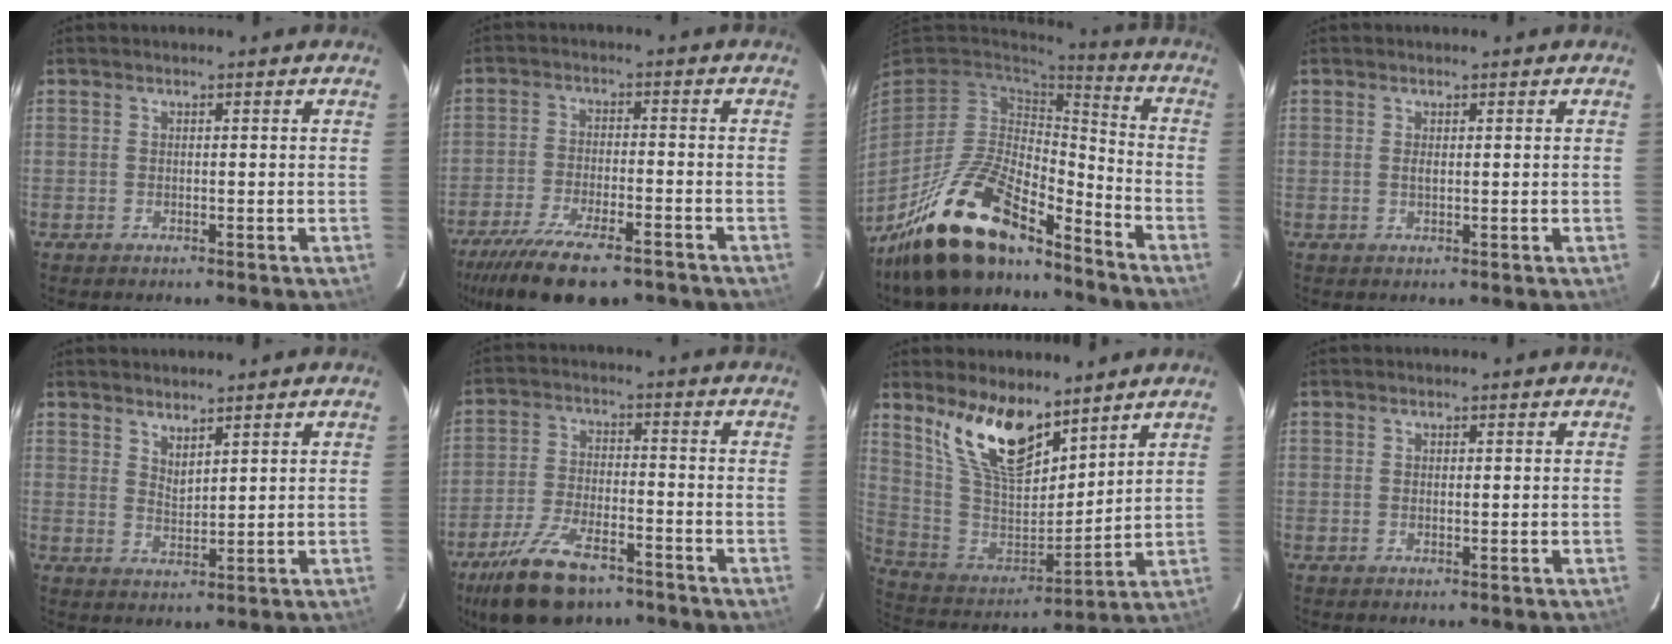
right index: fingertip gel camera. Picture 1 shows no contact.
{"total": 16.5, "force": [-12.4, 5.1, 9.6], "torque": [-0.199, -0.042, -0.199]}
{"total": 20.7, "force": [-15.2, 7.2, 12.0], "torque": [-0.248, -0.019, -0.272]}
{"total": 0.7, "force": [0.3, 0.4, 0.5], "torque": [-0.009, 0.002, 0.006]}
{"total": 3.3, "force": [2.8, 0.8, 1.5], "torque": [-0.024, -0.003, 0.049]}
{"total": 14.3, "force": [-10.0, 6.1, 8.2], "torque": [-0.184, -0.020, -0.177]}
{"total": 16.6, "force": [11.4, 6.7, 10.0], "torque": [-0.195, 0.000, 0.233]}
{"total": 0.7, "force": [0.1, 0.4, 0.6], "torque": [-0.011, 0.002, 0.001]}